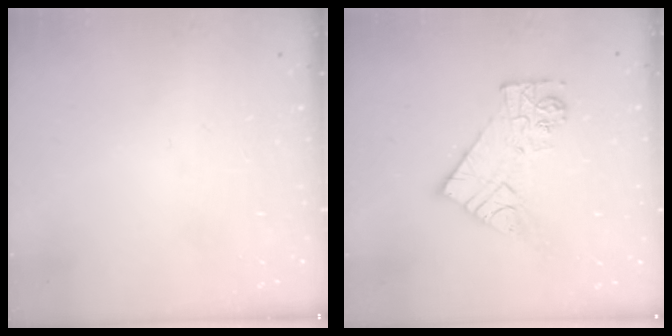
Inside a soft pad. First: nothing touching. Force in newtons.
{"total": 11.2, "press": 11.2, "slide": 0.8}